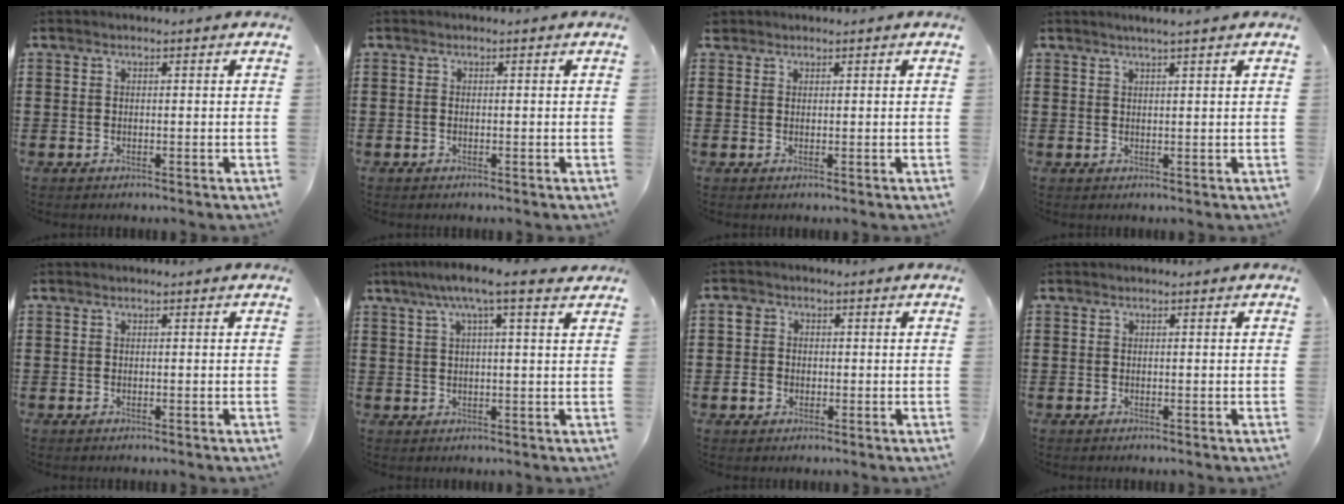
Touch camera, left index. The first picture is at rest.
{"total": 0.0}
{"total": 0.9, "force": [0.7, 0.5, 0.1], "torque": [-0.004, 0.003, 0.014]}
{"total": 1.7, "force": [1.4, -0.3, 0.9], "torque": [-0.018, 0.000, 0.026]}
{"total": 0.0}
{"total": 6.0, "force": [3.8, 0.5, 4.6], "torque": [-0.101, 0.000, 0.064]}
{"total": 2.9, "force": [-0.4, 2.6, 1.0], "torque": [-0.034, 0.005, -0.012]}
{"total": 0.0}